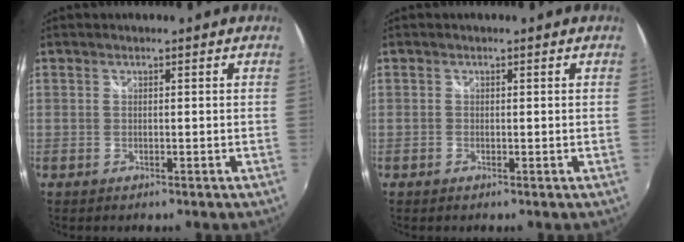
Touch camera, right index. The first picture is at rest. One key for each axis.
{"total": 0.0}